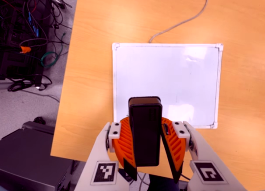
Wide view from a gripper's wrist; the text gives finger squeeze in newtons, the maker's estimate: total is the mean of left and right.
{"total": 11.0, "left": 10.6, "right": 11.4}